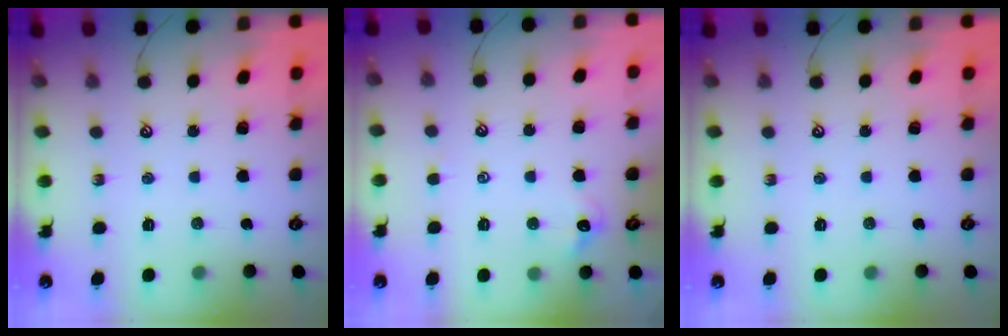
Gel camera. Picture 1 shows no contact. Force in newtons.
{"total": 1.5, "press": 1.3, "slide": 0.7}
{"total": 0.0}